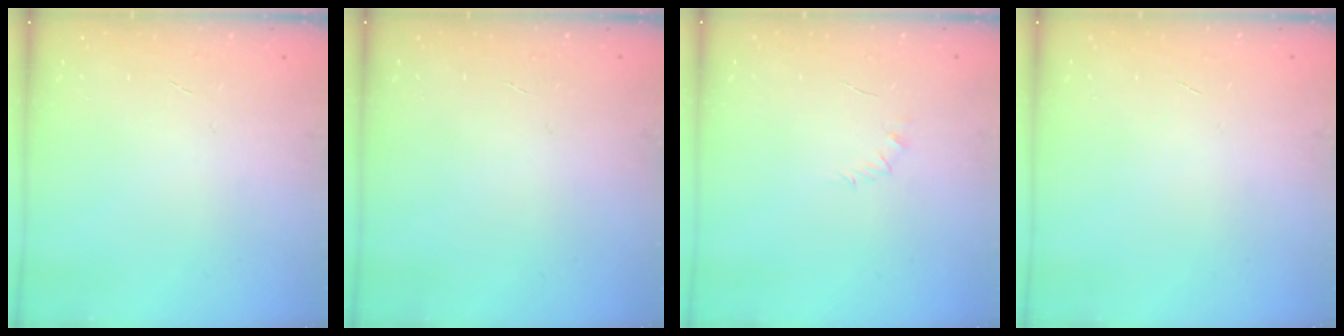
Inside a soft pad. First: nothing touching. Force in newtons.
{"total": 0.0}
{"total": 3.8, "press": 3.6, "slide": 1.1}
{"total": 0.0}